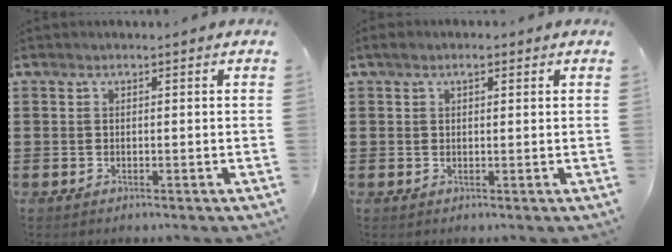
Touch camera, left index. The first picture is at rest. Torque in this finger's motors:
{"motor_torque": [1.13, -1.00, 0.35, 0.07]}